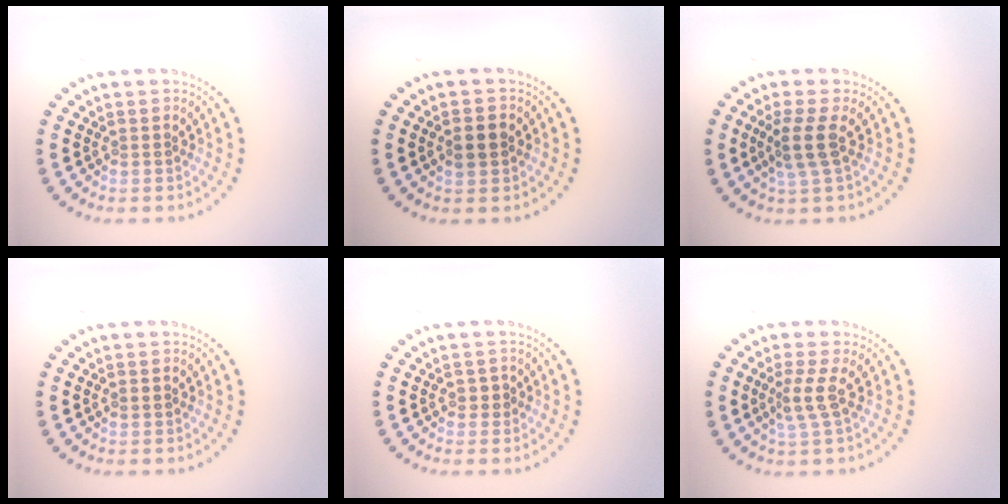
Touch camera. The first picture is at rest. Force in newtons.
{"total": 2.1, "press": 2.1, "slide": 0.1}
{"total": 2.6, "press": 2.1, "slide": 1.6}
{"total": 0.6, "press": 0.6, "slide": 0.1}
{"total": 0.9, "press": 0.8, "slide": 0.3}
{"total": 2.1, "press": 1.4, "slide": 1.5}